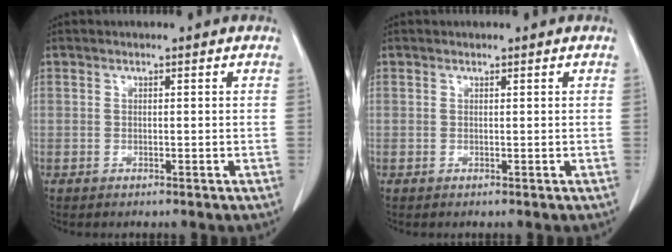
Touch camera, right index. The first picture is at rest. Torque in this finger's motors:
{"motor_torque": [0.15, -0.13, 0.00, 0.01]}